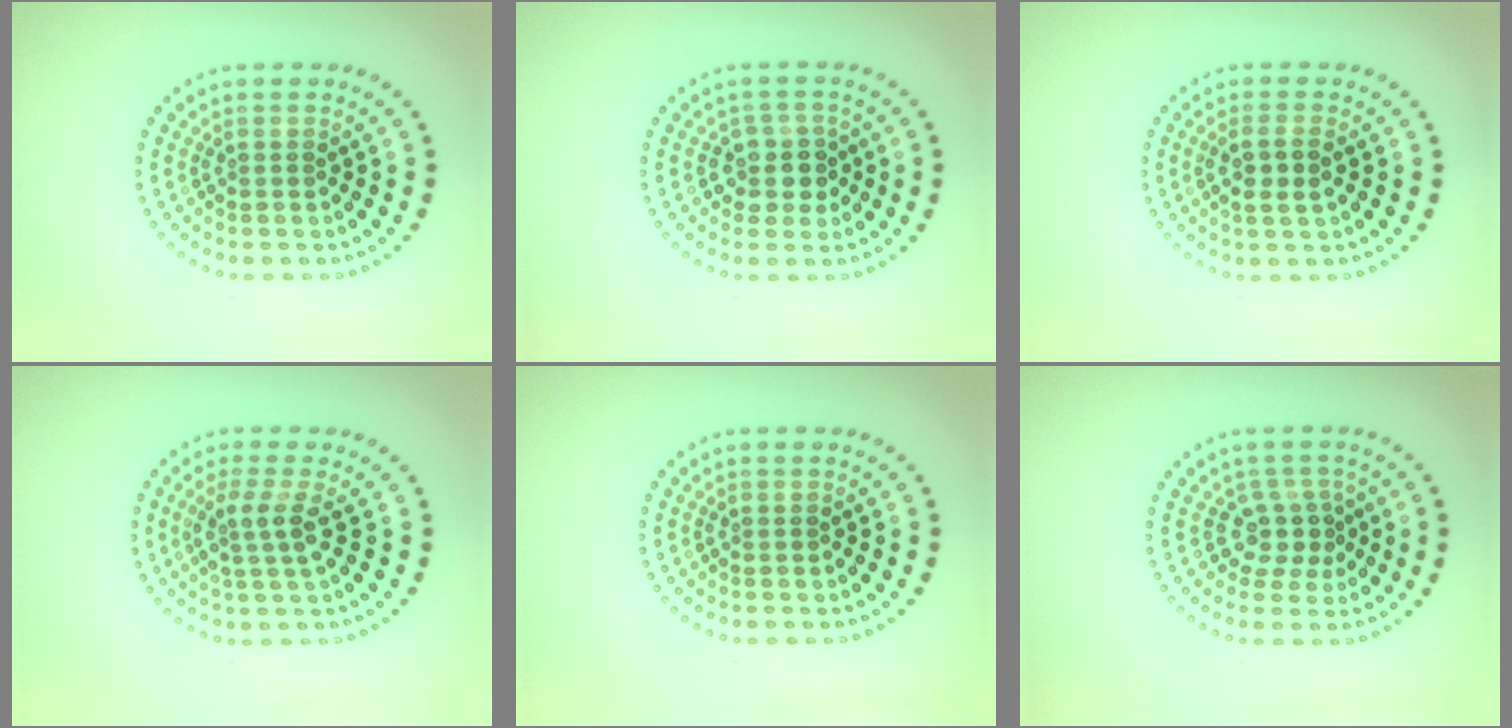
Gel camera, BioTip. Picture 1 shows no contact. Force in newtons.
{"total": 2.9, "press": 2.4, "slide": 1.5}
{"total": 2.3, "press": 2.2, "slide": 0.8}
{"total": 2.7, "press": 2.1, "slide": 1.7}
{"total": 0.0}
{"total": 2.7, "press": 2.0, "slide": 1.8}